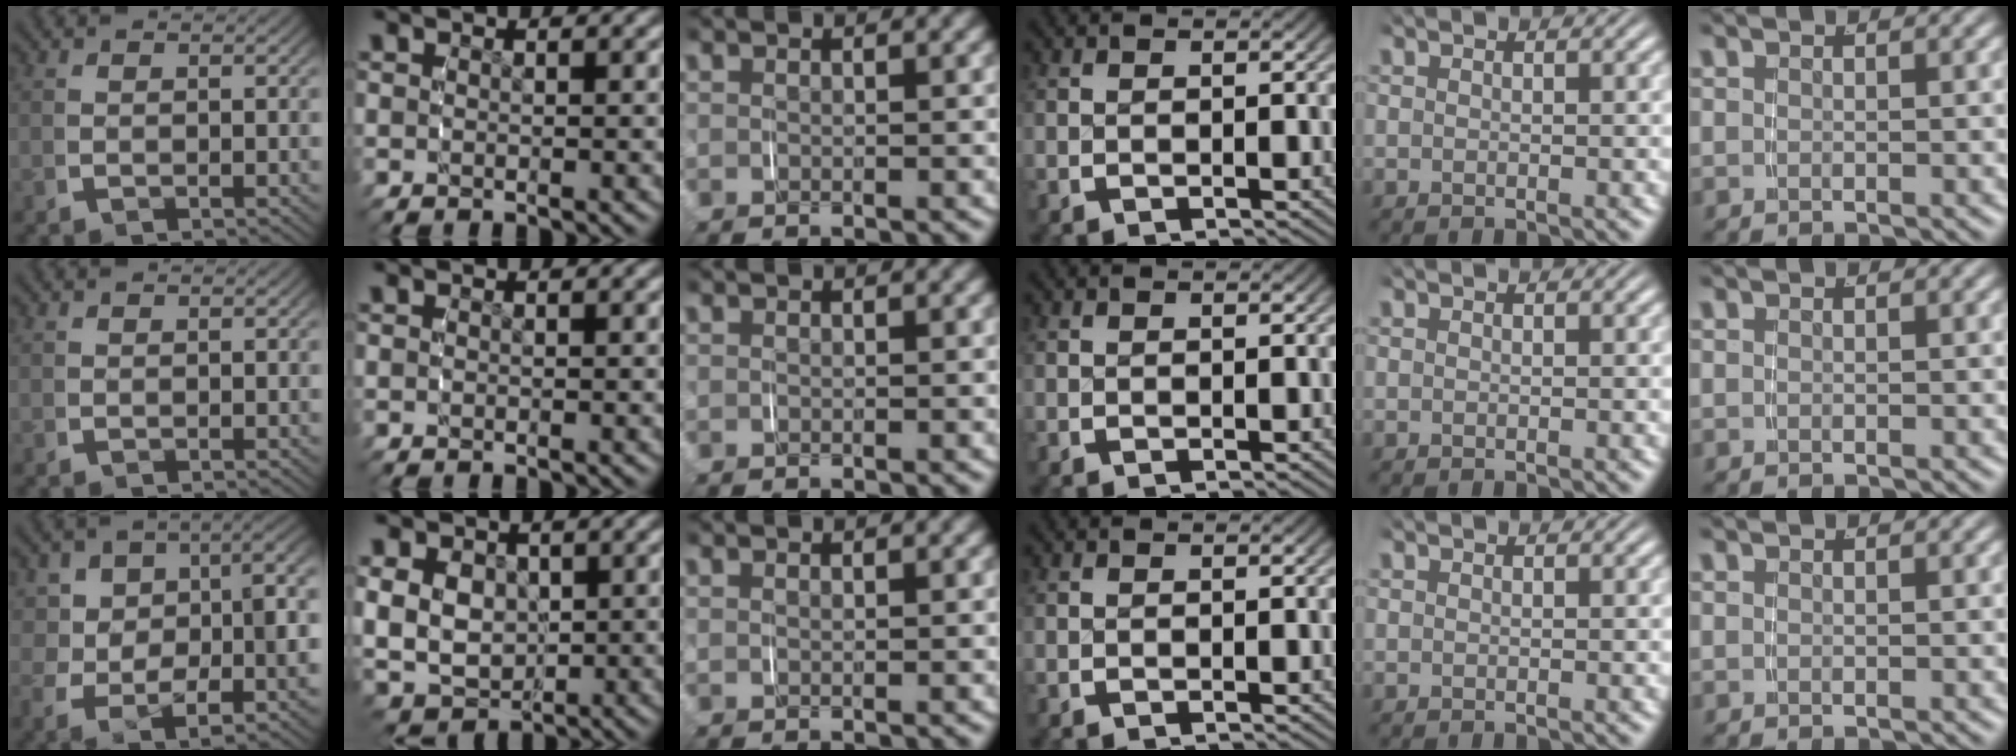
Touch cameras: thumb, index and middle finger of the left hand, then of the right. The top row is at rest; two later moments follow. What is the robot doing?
{"motion": "grasp_and_lifting", "object": "jacket"}